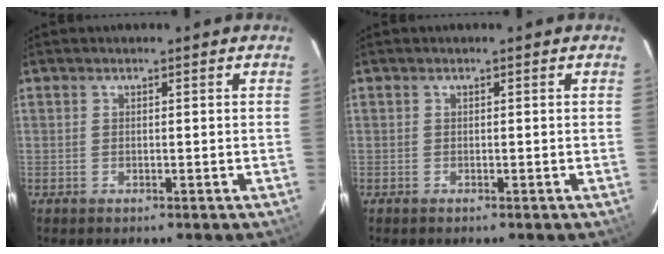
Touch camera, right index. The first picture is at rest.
{"total": 0.0}